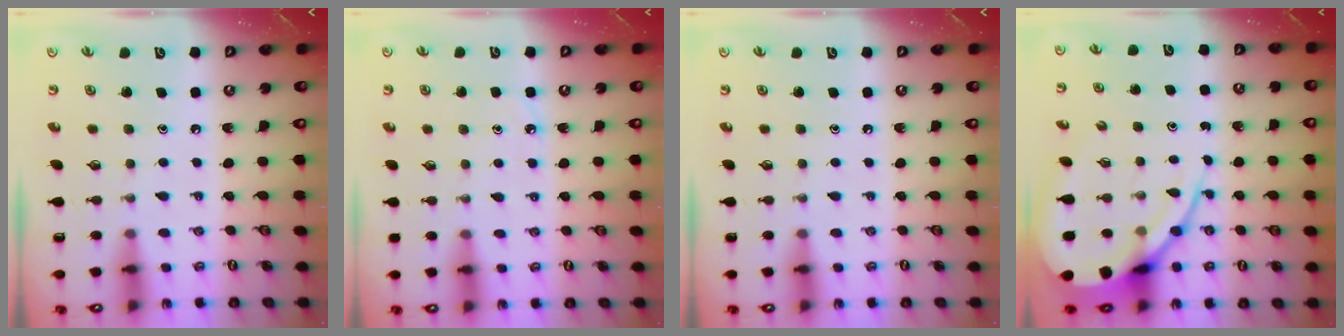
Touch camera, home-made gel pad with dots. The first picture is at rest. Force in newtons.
{"total": 3.6, "press": 3.5, "slide": 0.5}
{"total": 0.0}
{"total": 11.3, "press": 11.3, "slide": 1.0}